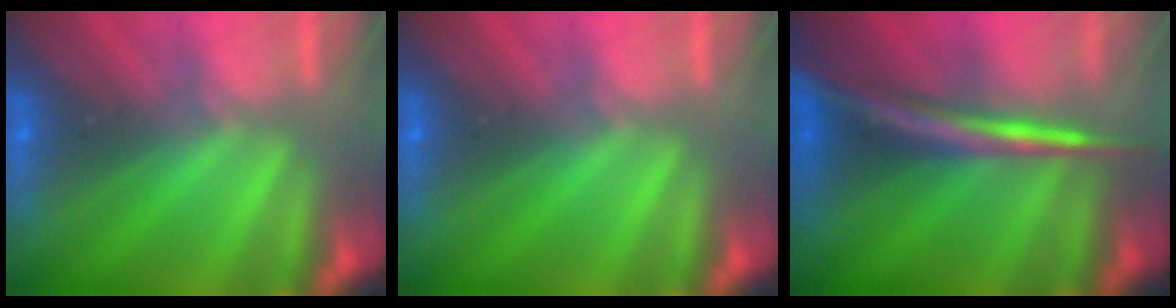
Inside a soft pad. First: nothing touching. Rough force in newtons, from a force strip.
{"total": 0.0}
{"total": 2.9}